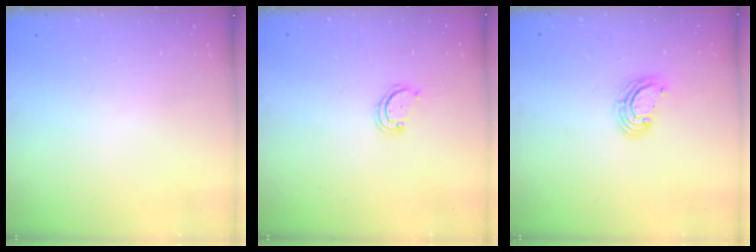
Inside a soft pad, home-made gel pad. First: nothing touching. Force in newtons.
{"total": 2.6, "press": 2.6, "slide": 0.3}
{"total": 3.6, "press": 3.6, "slide": 0.2}